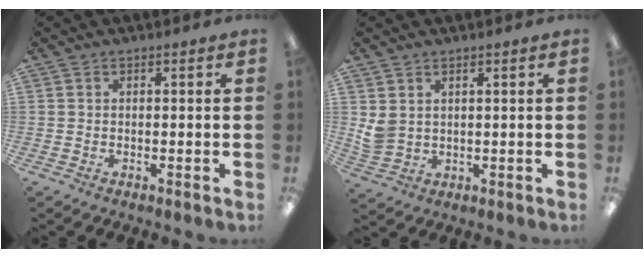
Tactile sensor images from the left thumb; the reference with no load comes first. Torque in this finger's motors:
{"motor_torque": [0.89, 0.82, 0.47, -0.34, 0.02]}